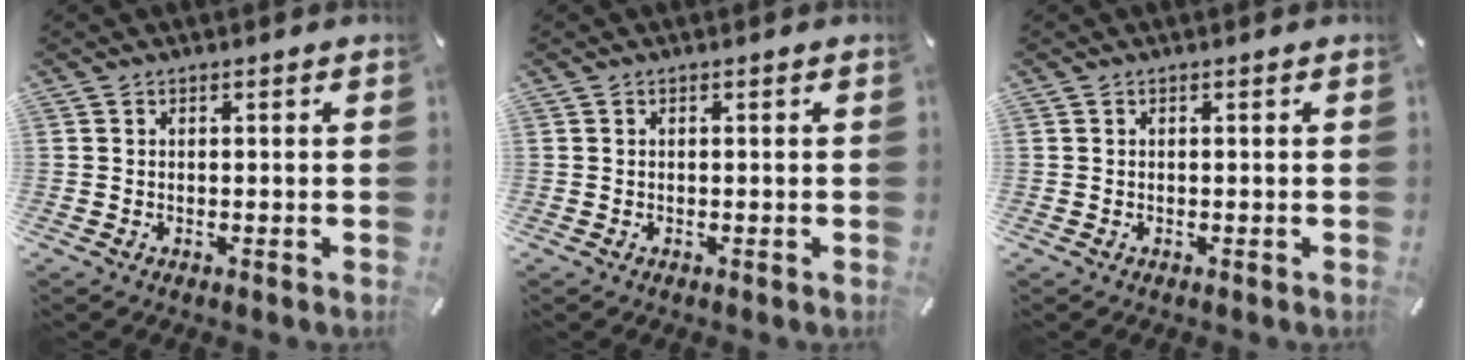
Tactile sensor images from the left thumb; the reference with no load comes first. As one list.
[{"total": 0.0}, {"total": 0.0}]